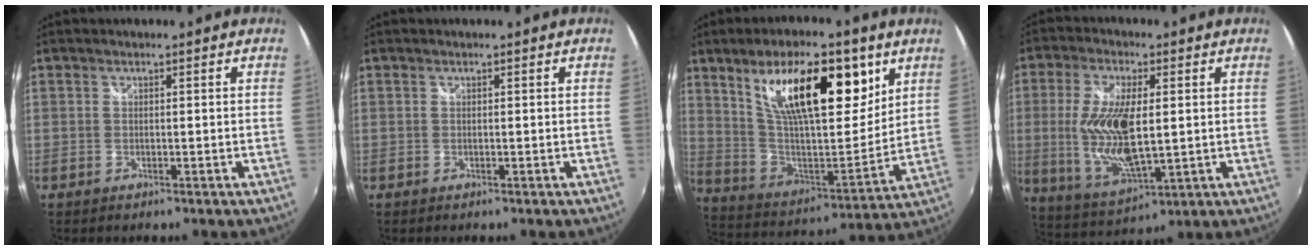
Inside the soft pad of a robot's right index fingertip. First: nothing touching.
{"total": 0.0}
{"total": 22.8, "force": [11.3, 8.6, 17.9], "torque": [-0.299, 0.006, 0.201]}
{"total": 14.3, "force": [0.3, 5.6, 13.1], "torque": [-0.260, -0.013, 0.017]}